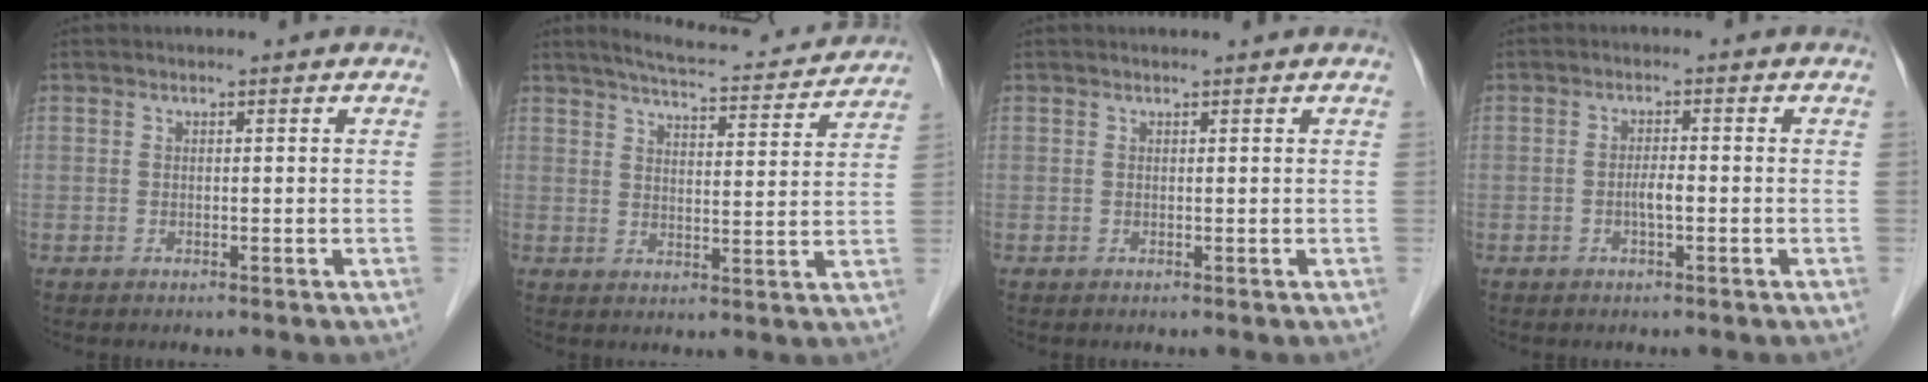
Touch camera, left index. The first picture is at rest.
{"total": 11.6, "force": [11.2, 1.2, 3.1], "torque": [-0.044, 0.001, 0.137]}
{"total": 0.5, "force": [0.5, 0.0, 0.1], "torque": [-0.007, 0.004, 0.009]}
{"total": 1.9, "force": [-0.6, 0.3, 1.8], "torque": [-0.034, 0.002, -0.012]}